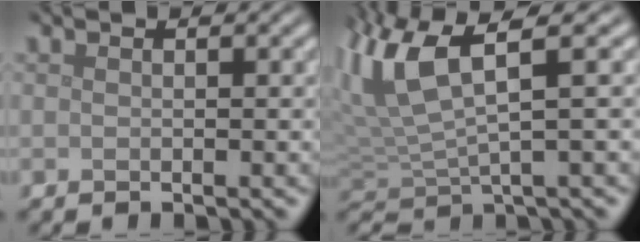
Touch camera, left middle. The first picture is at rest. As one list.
[{"total": 6.5, "force": [2.7, 1.9, 5.6], "torque": [-0.126, 0.011, 0.046]}]